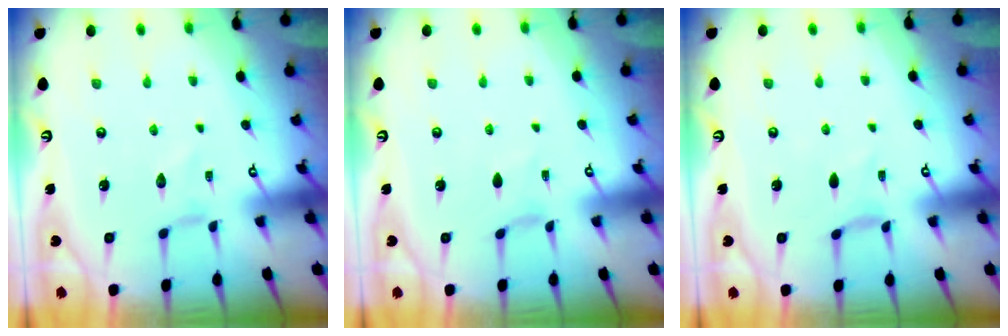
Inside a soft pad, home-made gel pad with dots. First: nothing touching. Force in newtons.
{"total": 1.1, "press": 1.1, "slide": 0.3}
{"total": 0.8, "press": 0.8, "slide": 0.2}